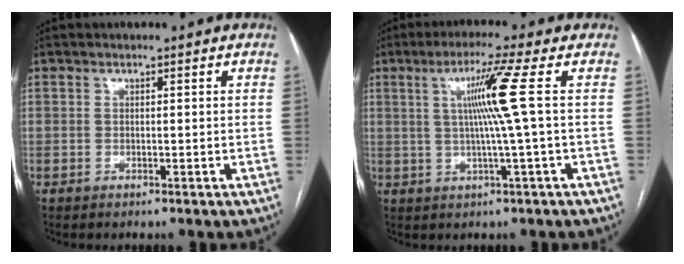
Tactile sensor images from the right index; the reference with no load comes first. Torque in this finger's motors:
{"motor_torque": [0.42, -0.03, 0.23, 0.12]}